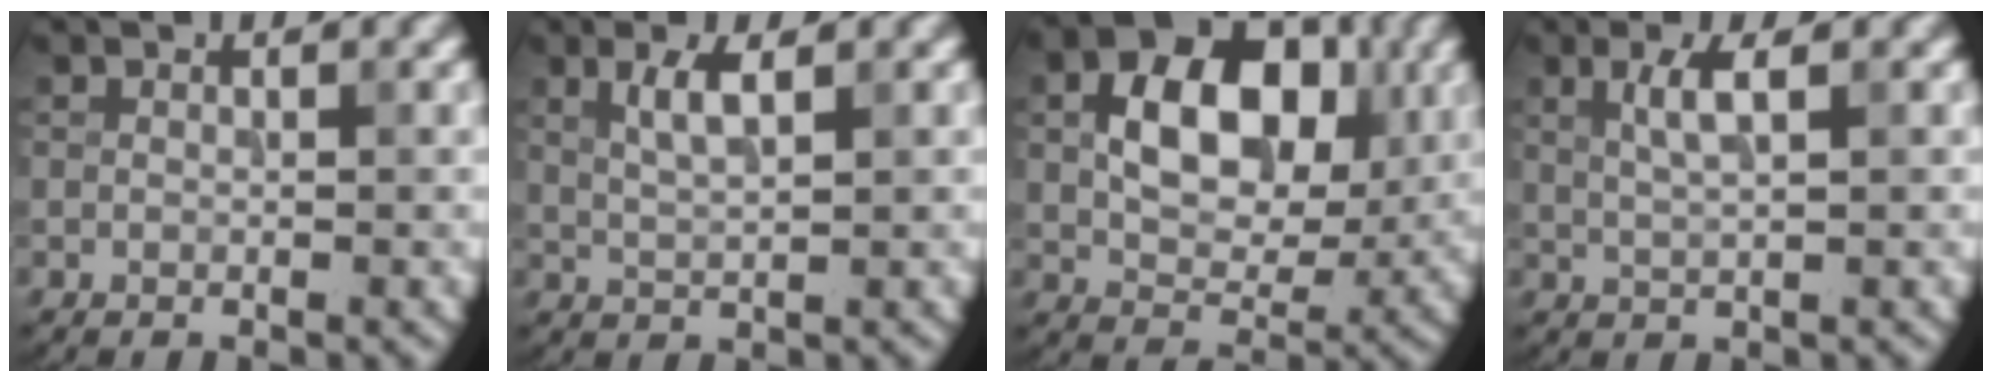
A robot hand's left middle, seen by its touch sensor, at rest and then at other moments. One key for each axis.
{"total": 2.5, "fx": 1.1, "fy": 0.7, "fz": 2.2, "tx": -0.042, "ty": 0.000, "tz": 0.023}
{"total": 8.7, "fx": 1.5, "fy": 5.8, "fz": 6.3, "tx": -0.098, "ty": 0.009, "tz": 0.019}
{"total": 2.6, "fx": 0.9, "fy": 0.7, "fz": 2.3, "tx": -0.041, "ty": 0.000, "tz": 0.019}